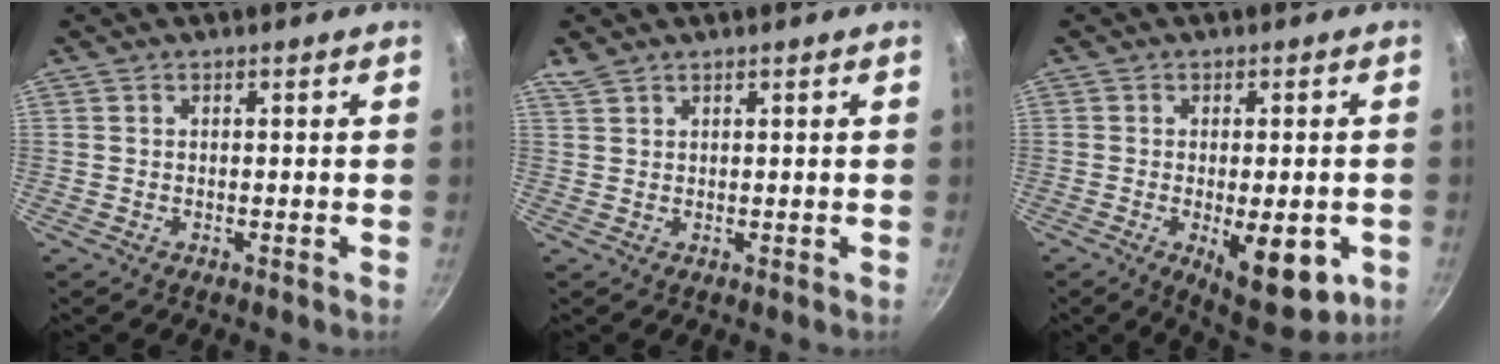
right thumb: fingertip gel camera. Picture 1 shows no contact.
{"total": 1.8, "force": [1.6, 0.7, 0.6], "torque": [-0.012, 0.001, 0.038]}
{"total": 12.2, "force": [-3.5, 5.1, 10.6], "torque": [-0.109, -0.003, -0.034]}